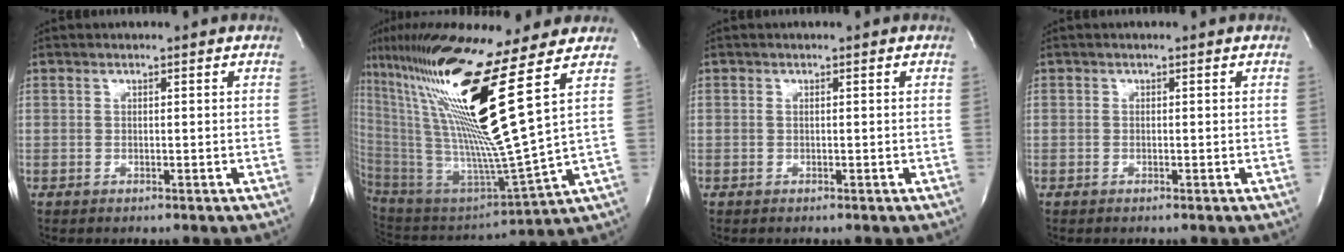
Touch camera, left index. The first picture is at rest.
{"total": 24.0, "force": [12.1, -1.7, 20.6], "torque": [-0.406, -0.024, 0.210]}
{"total": 0.0}
{"total": 0.0}